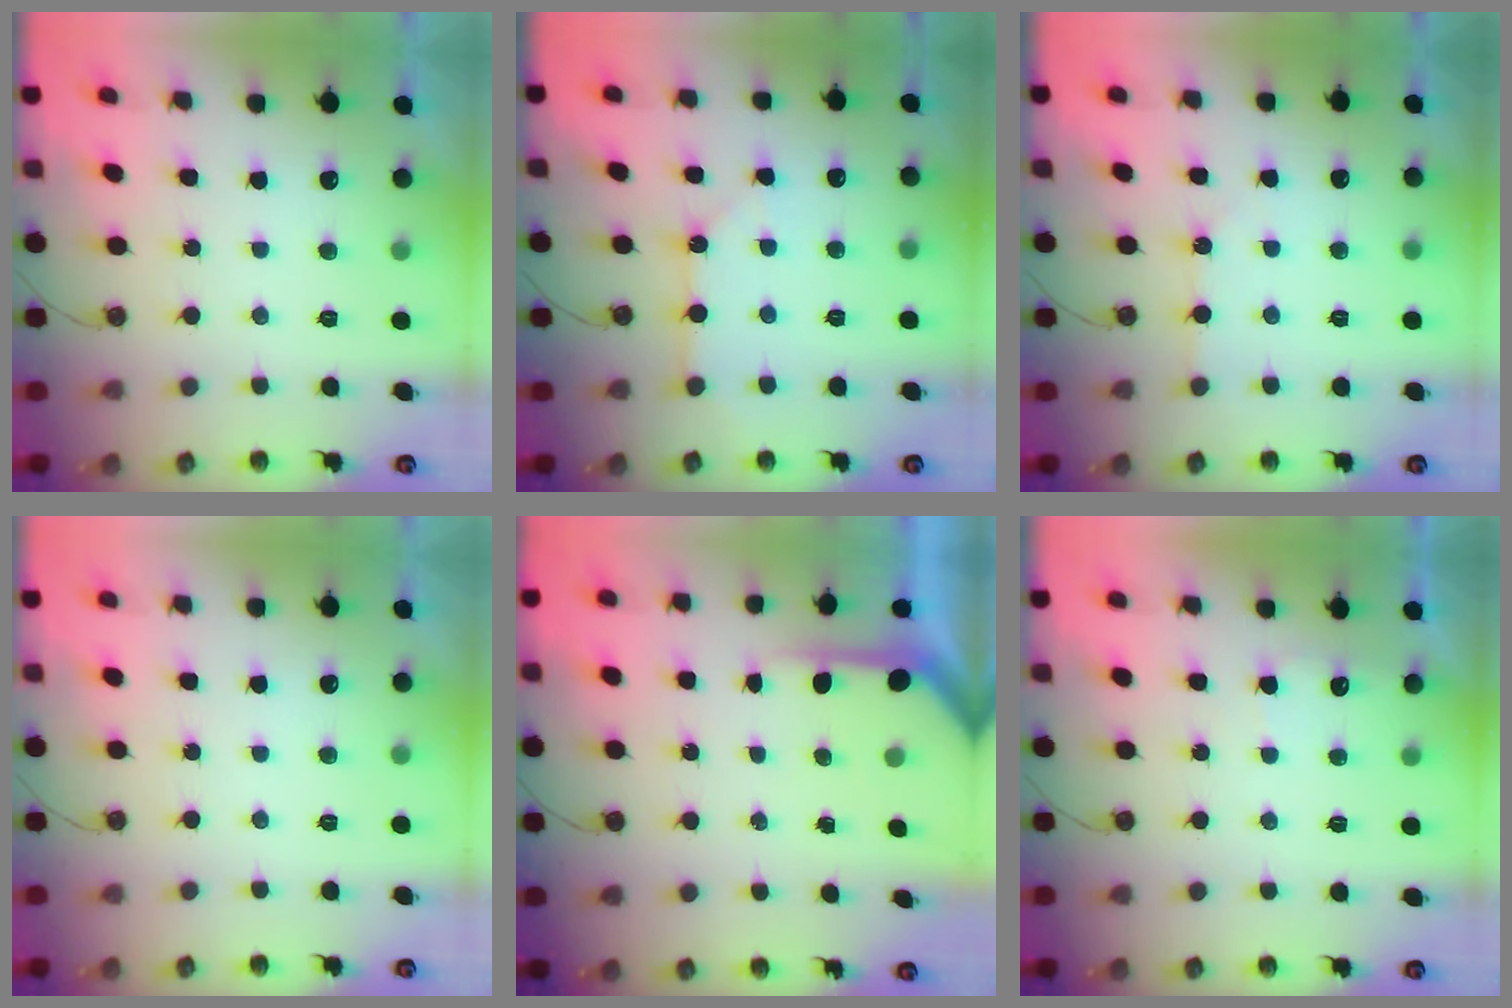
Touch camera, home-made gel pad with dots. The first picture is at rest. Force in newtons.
{"total": 2.7, "press": 2.6, "slide": 0.3}
{"total": 2.3, "press": 2.3, "slide": 0.4}
{"total": 0.0}
{"total": 5.2, "press": 5.2, "slide": 0.5}
{"total": 3.0, "press": 3.0, "slide": 0.3}